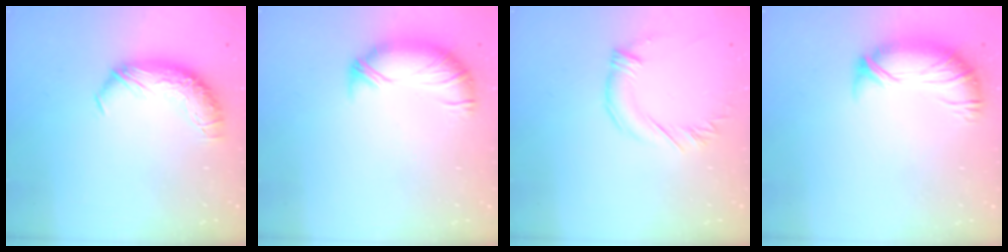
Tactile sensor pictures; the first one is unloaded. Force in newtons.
{"total": 4.5, "press": 4.0, "slide": 2.1}
{"total": 2.4, "press": 2.2, "slide": 1.0}
{"total": 3.9, "press": 3.4, "slide": 2.0}